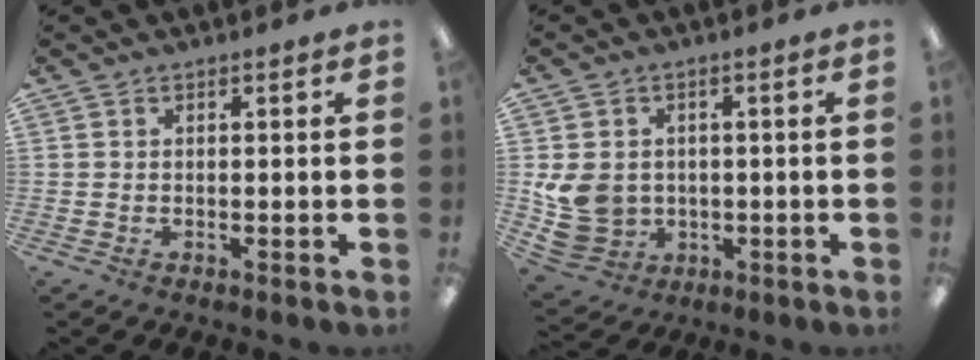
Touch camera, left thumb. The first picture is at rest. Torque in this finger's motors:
{"motor_torque": [-0.63, 1.25, 1.23, 0.37, 0.20]}